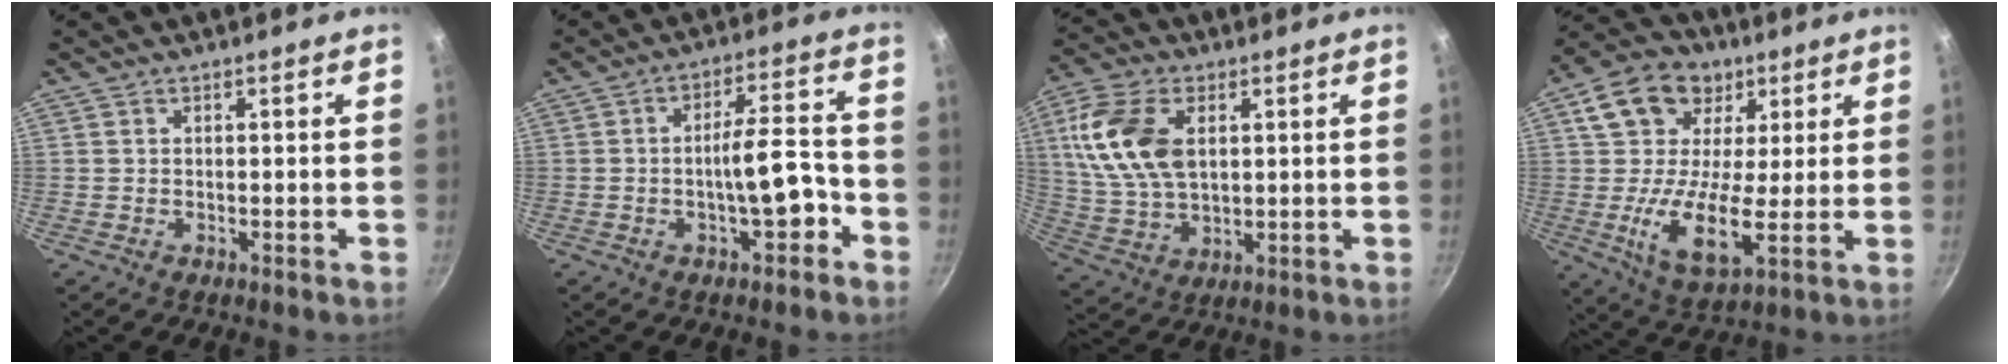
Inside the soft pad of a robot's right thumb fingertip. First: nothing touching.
{"total": 8.8, "force": [-3.3, 3.0, 7.7], "torque": [-0.095, 0.040, -0.047]}
{"total": 14.8, "force": [3.6, 9.1, 11.1], "torque": [-0.207, -0.005, 0.074]}
{"total": 17.7, "force": [3.8, 12.2, 12.4], "torque": [-0.194, 0.000, 0.053]}